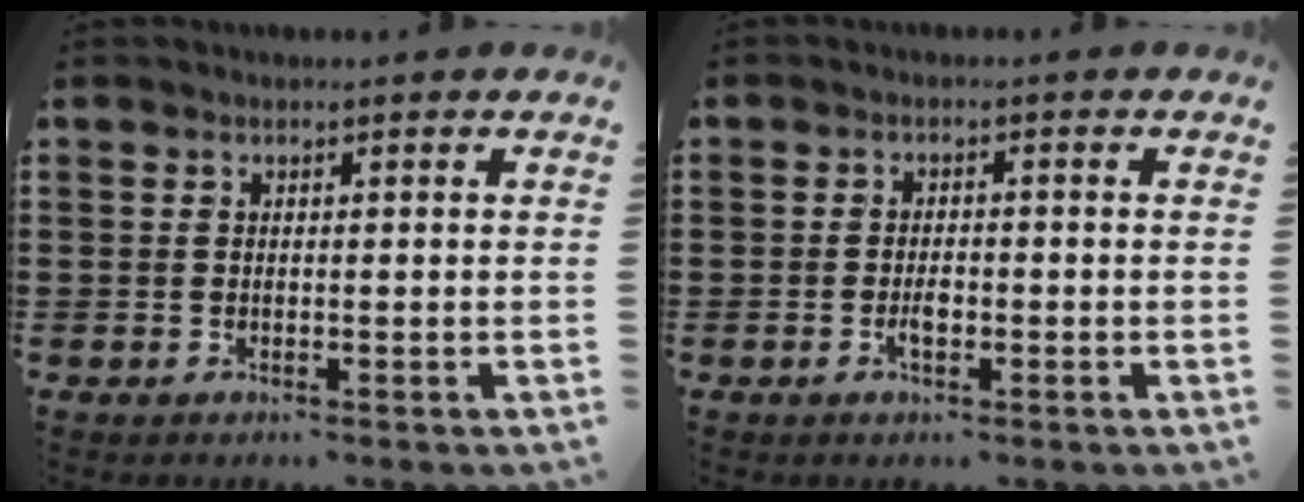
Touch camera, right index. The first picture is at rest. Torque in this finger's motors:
{"motor_torque": [2.14, 0.00, 0.06, 0.03]}